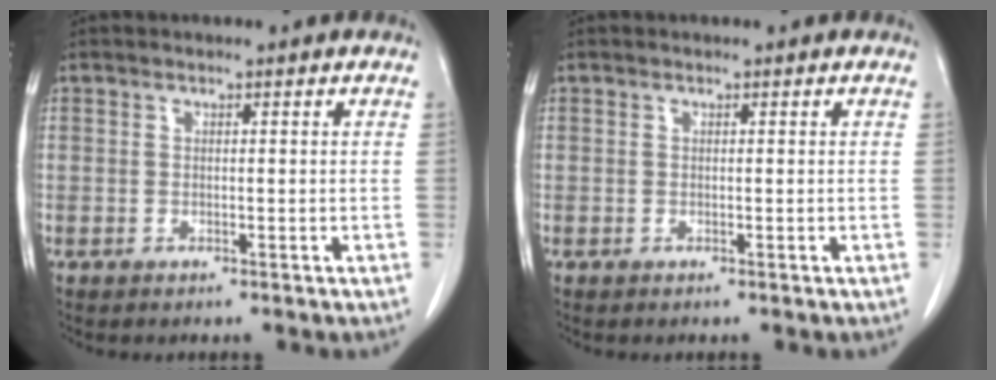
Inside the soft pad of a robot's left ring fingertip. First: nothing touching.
{"total": 0.0}